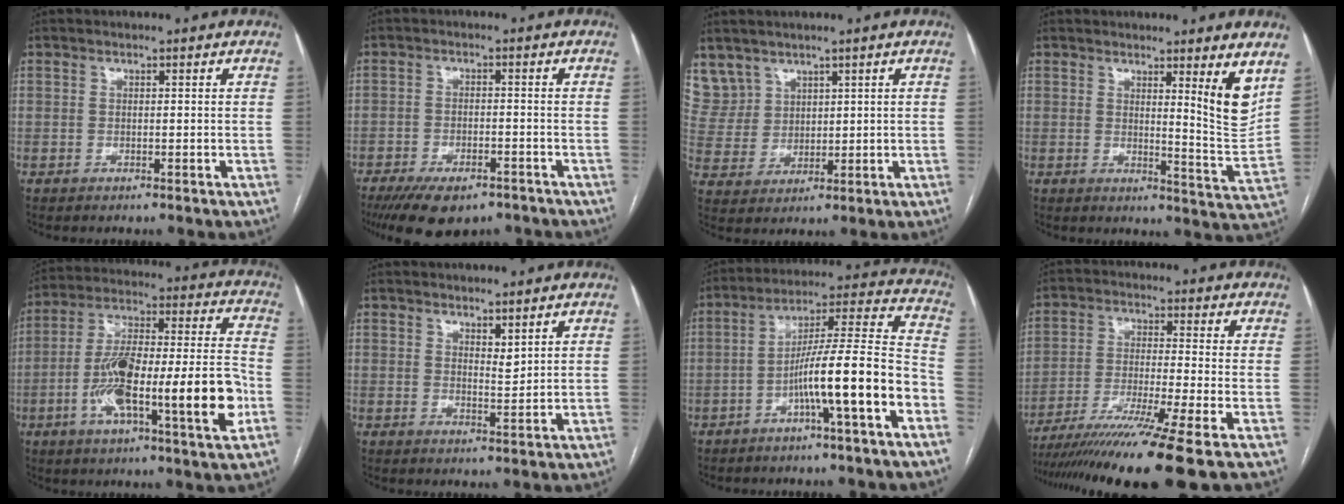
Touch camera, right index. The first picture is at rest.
{"total": 10.8, "force": [-8.0, 4.2, 6.0], "torque": [-0.098, -0.009, -0.122]}
{"total": 7.7, "force": [5.4, 5.4, 0.4], "torque": [-0.022, 0.017, 0.131]}
{"total": 7.3, "force": [4.0, -0.6, 6.1], "torque": [-0.071, -0.033, 0.054]}
{"total": 21.7, "force": [-6.3, 2.9, 20.5], "torque": [-0.325, 0.008, -0.099]}
{"total": 2.0, "force": [1.4, 0.4, 1.3], "torque": [-0.025, -0.010, 0.030]}
{"total": 14.2, "force": [-5.8, -0.1, 13.0], "torque": [-0.208, 0.023, -0.096]}
{"total": 16.0, "force": [-12.2, -2.5, 9.9], "torque": [-0.164, -0.045, -0.203]}